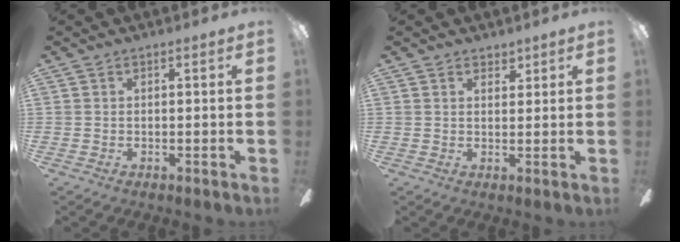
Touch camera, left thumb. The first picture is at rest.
{"total": 2.4, "force": [1.9, 1.4, 0.5], "torque": [0.003, -0.006, 0.033]}